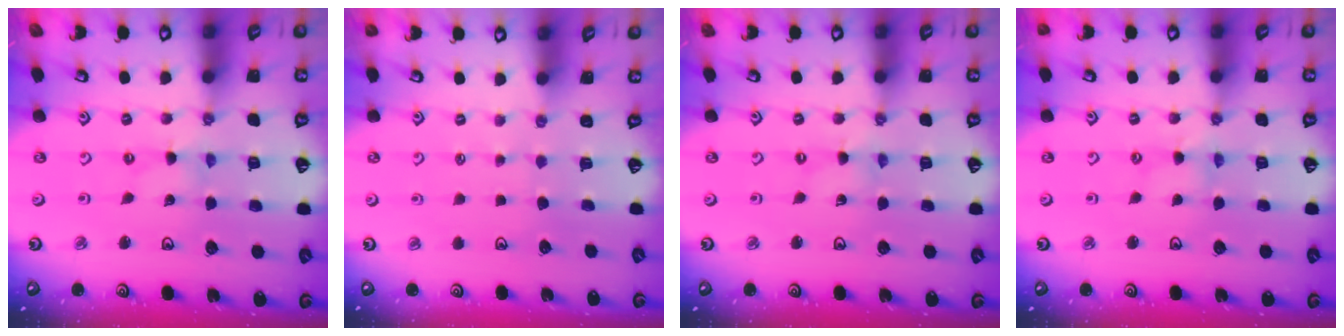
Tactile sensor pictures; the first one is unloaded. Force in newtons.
{"total": 0.6, "press": 0.6, "slide": 0.1}
{"total": 0.0}
{"total": 1.2, "press": 1.2, "slide": 0.2}